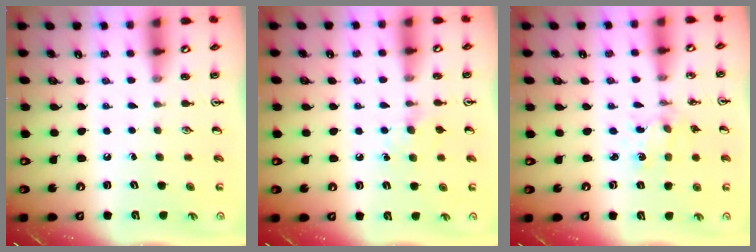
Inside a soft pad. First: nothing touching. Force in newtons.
{"total": 5.9, "press": 5.9, "slide": 0.6}
{"total": 1.8, "press": 1.8, "slide": 0.3}